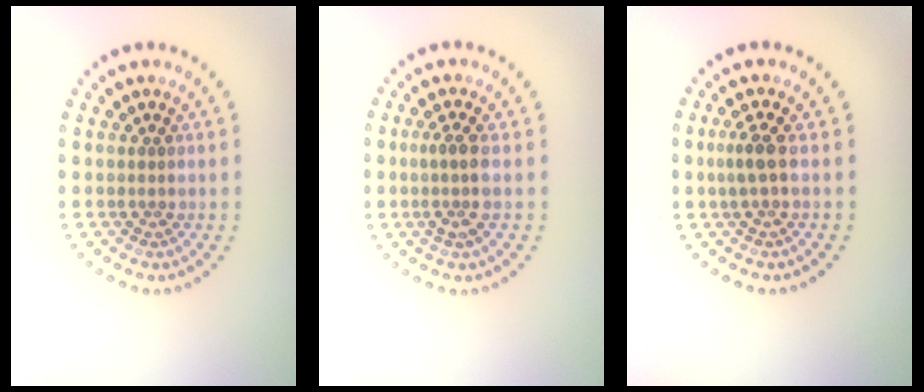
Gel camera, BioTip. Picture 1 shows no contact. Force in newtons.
{"total": 2.0, "press": 1.6, "slide": 1.1}
{"total": 1.6, "press": 1.4, "slide": 0.8}